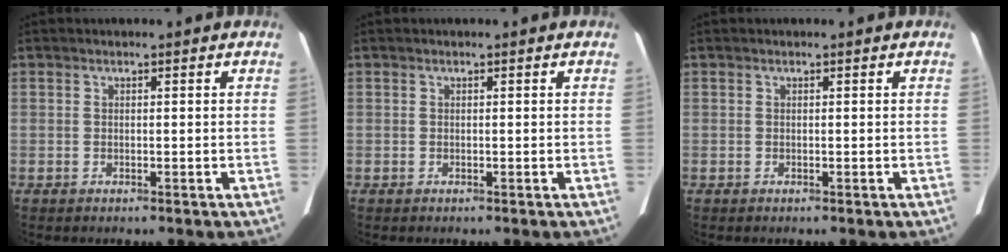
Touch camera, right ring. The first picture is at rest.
{"total": 0.0}
{"total": 0.0}